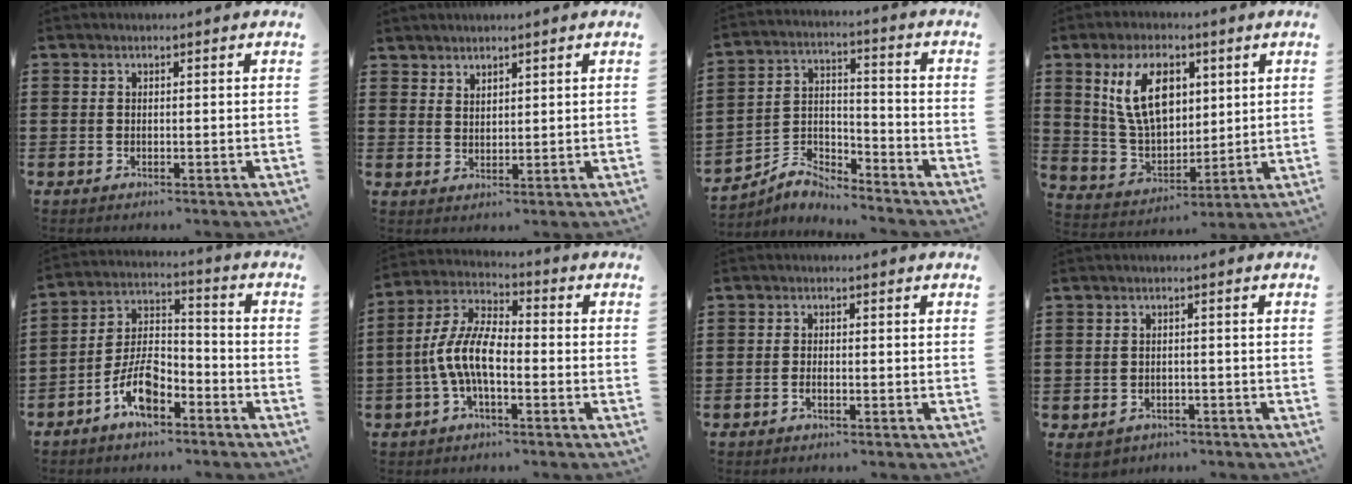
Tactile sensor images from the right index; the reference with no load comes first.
{"total": 2.3, "force": [2.2, 0.6, -0.2], "torque": [-0.002, 0.002, 0.044]}
{"total": 6.0, "force": [-5.5, 1.9, 1.3], "torque": [-0.035, 0.012, -0.114]}
{"total": 11.3, "force": [4.2, 6.6, 8.2], "torque": [-0.184, 0.013, 0.074]}
{"total": 8.5, "force": [-5.3, 3.9, 5.4], "torque": [-0.121, 0.011, -0.100]}
{"total": 8.8, "force": [-2.4, 3.6, 7.7], "torque": [-0.187, -0.010, -0.052]}
{"total": 1.0, "force": [-0.6, 0.3, 0.8], "torque": [-0.016, -0.004, -0.010]}
{"total": 1.8, "force": [-1.6, 0.9, 0.2], "torque": [-0.017, 0.001, -0.037]}